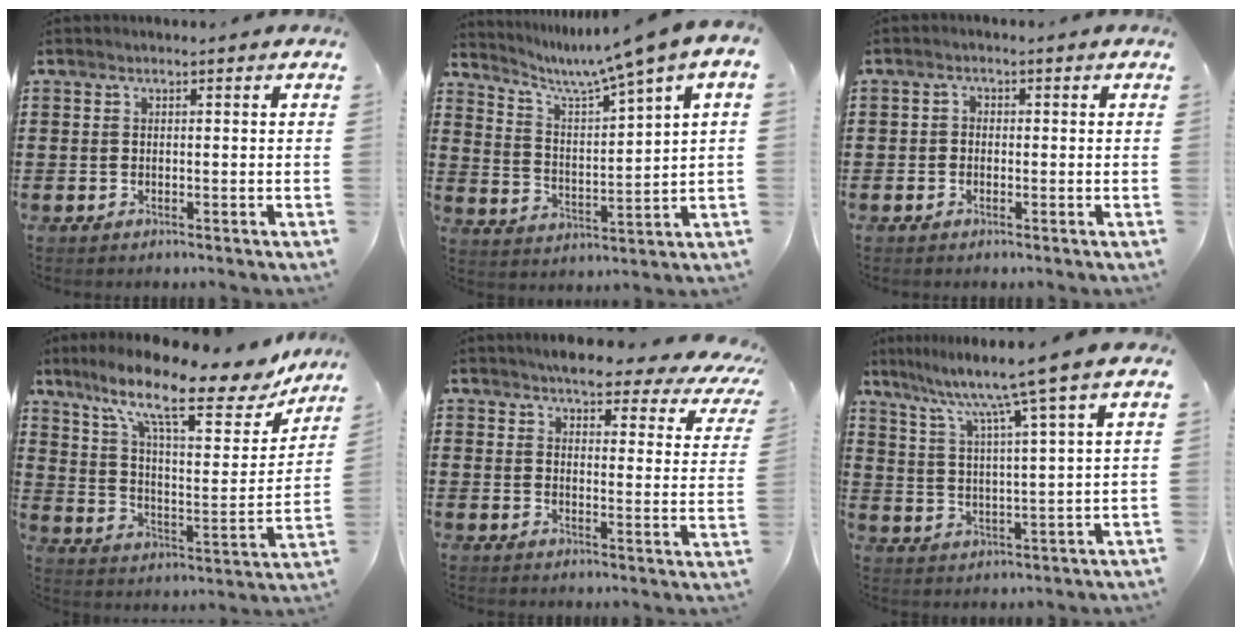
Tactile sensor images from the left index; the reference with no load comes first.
{"total": 6.4, "force": [5.1, -1.0, 3.8], "torque": [-0.095, -0.039, 0.075]}
{"total": 1.2, "force": [-0.7, 1.0, 0.3], "torque": [-0.008, 0.003, -0.015]}
{"total": 14.8, "force": [10.5, 3.2, 10.0], "torque": [-0.195, -0.049, 0.169]}
{"total": 5.2, "force": [4.7, 0.8, 2.0], "torque": [-0.053, -0.028, 0.078]}
{"total": 8.3, "force": [6.4, -1.6, 5.1], "torque": [-0.124, -0.041, 0.098]}